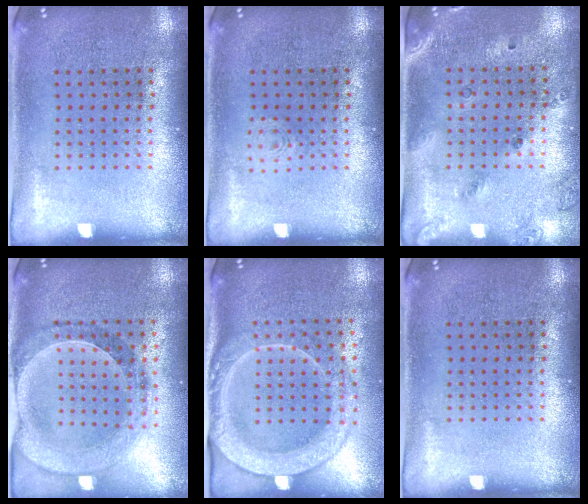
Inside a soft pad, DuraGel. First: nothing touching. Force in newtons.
{"total": 0.8, "press": 0.8, "slide": 0.2}
{"total": 1.5, "press": 1.2, "slide": 0.9}
{"total": 1.0, "press": 0.9, "slide": 0.2}
{"total": 2.4, "press": 2.2, "slide": 1.1}
{"total": 0.0}